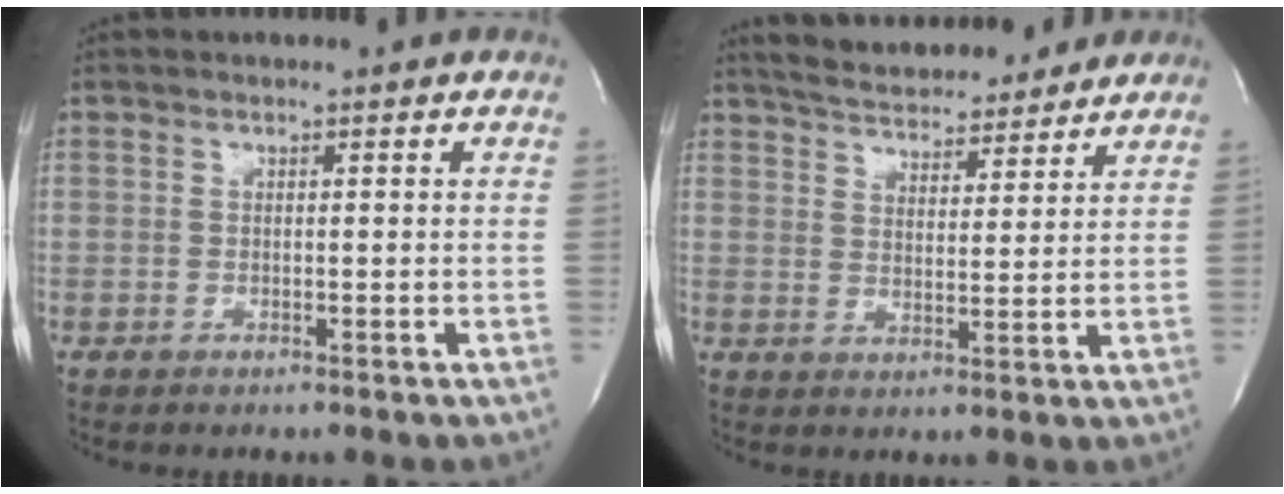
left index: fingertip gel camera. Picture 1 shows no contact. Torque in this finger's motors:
{"motor_torque": [0.19, -0.24, 0.25, 0.10]}